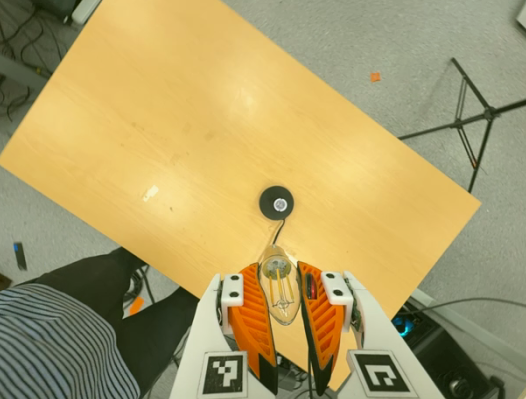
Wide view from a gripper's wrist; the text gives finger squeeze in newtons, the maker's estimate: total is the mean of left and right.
{"total": 21.8, "left": 26.9, "right": 16.8}